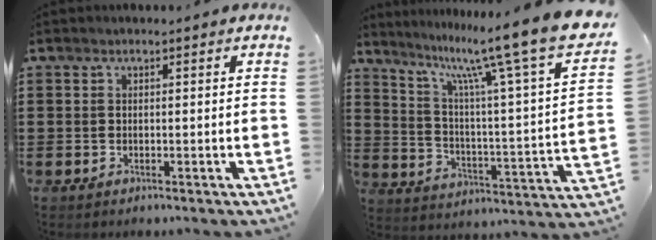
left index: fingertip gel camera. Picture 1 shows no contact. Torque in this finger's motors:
{"motor_torque": [1.21, -0.94, 0.38, 0.11]}